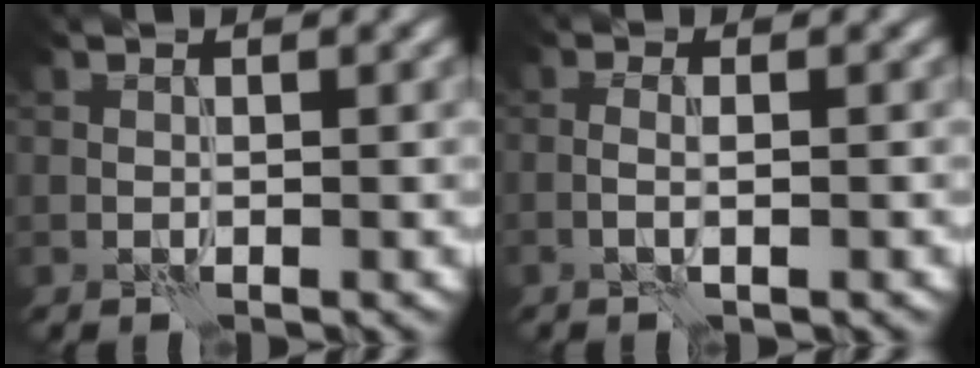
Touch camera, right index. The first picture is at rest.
{"total": 1.6, "force": [-0.5, 0.4, 1.5], "torque": [-0.023, 0.003, -0.014]}